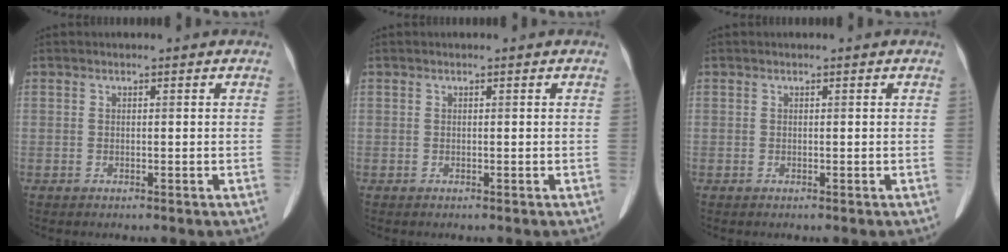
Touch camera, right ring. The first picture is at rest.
{"total": 0.0}
{"total": 0.0}